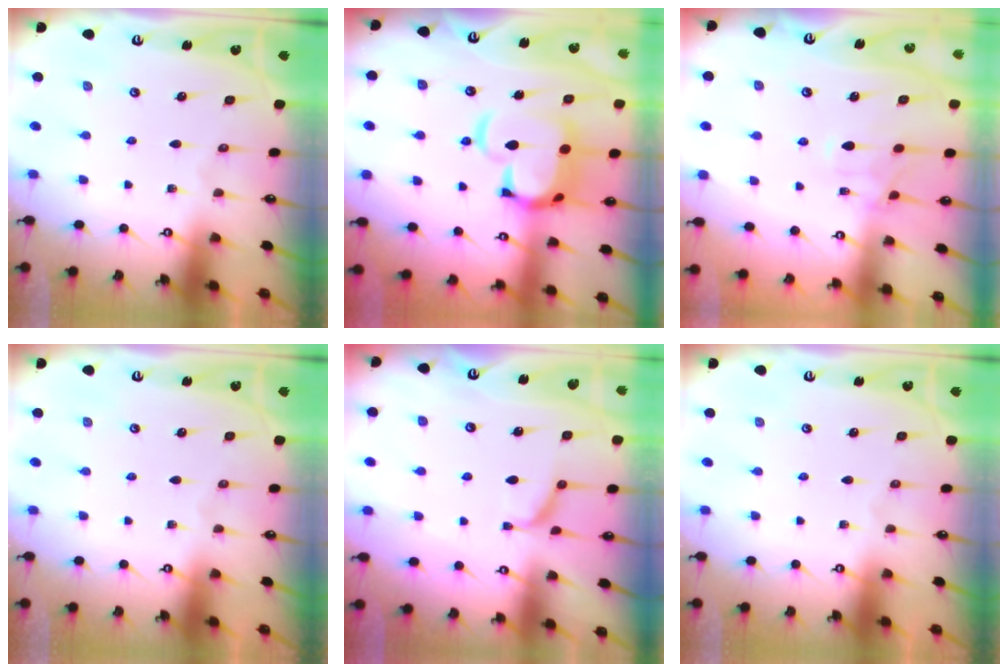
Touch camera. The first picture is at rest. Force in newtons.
{"total": 10.8, "press": 10.7, "slide": 1.7}
{"total": 1.7, "press": 1.1, "slide": 1.2}
{"total": 0.0}
{"total": 1.0, "press": 0.7, "slide": 0.7}
{"total": 0.0}